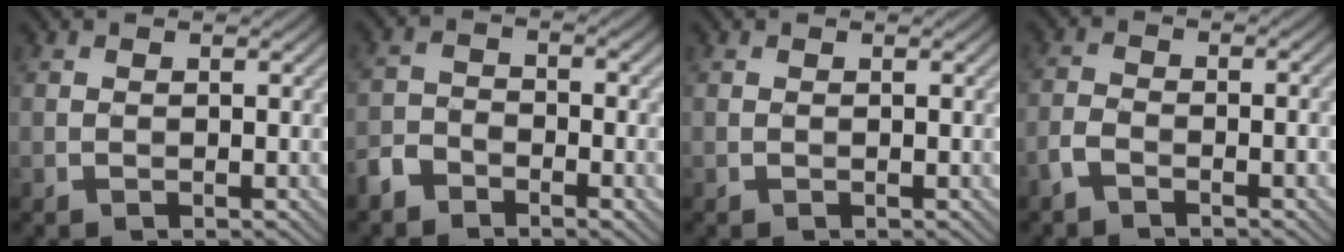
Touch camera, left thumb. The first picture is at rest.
{"total": 4.1, "force": [-3.2, 1.9, 1.7], "torque": [-0.033, -0.003, -0.075]}
{"total": 0.0}
{"total": 3.6, "force": [-2.5, 1.1, 2.4], "torque": [-0.049, 0.001, -0.057]}